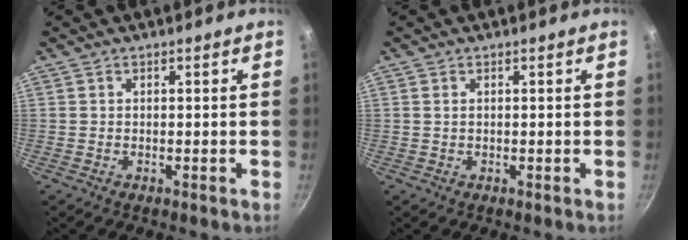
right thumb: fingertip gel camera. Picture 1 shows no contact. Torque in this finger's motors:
{"motor_torque": [-0.17, 0.27, -0.28, -0.05, -0.04]}